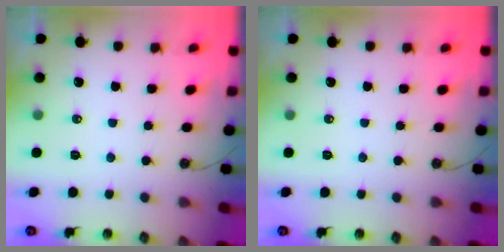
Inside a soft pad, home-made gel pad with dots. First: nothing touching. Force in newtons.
{"total": 0.0}